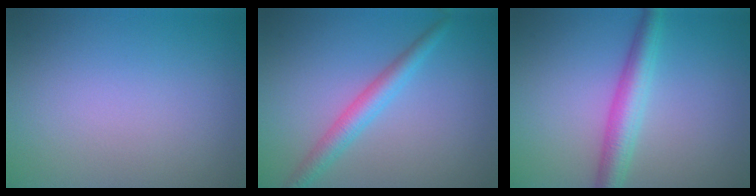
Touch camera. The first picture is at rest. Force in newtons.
{"total": 3.0, "press": 3.0, "slide": 0.0}
{"total": 3.9, "press": 3.9, "slide": 0.2}